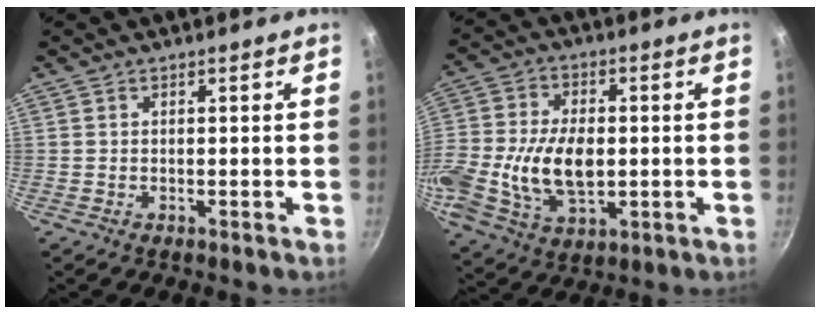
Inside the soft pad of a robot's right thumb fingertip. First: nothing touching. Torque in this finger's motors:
{"motor_torque": [2.04, 2.79, 1.30, -1.47, 0.72]}